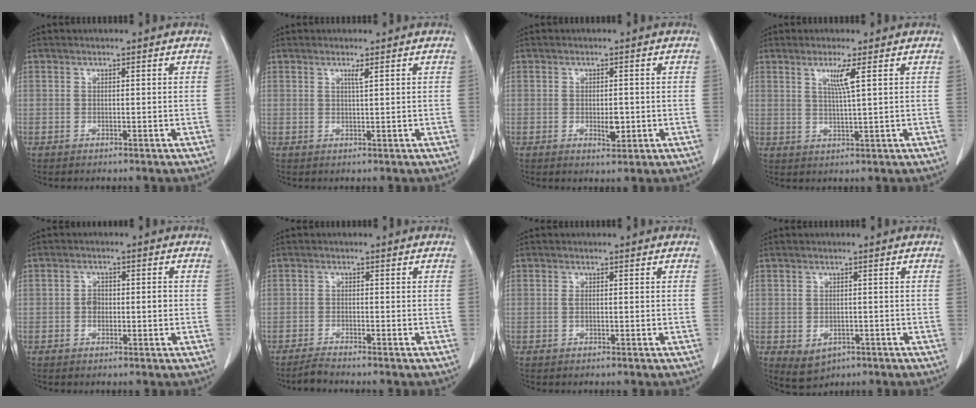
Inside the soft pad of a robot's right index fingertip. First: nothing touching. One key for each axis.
{"total": 1.2, "fx": 0.7, "fy": -0.3, "fz": 0.9, "tx": -0.022, "ty": -0.006, "tz": 0.014}
{"total": 2.4, "fx": -0.4, "fy": 1.1, "fz": 2.1, "tx": -0.035, "ty": -0.002, "tz": -0.001}
{"total": 3.8, "fx": 1.6, "fy": -0.7, "fz": 3.3, "tx": -0.067, "ty": -0.007, "tz": 0.032}
{"total": 2.8, "fx": -0.3, "fy": 1.7, "fz": 2.2, "tx": -0.035, "ty": 0.009, "tz": -0.004}
{"total": 1.7, "fx": -1.6, "fy": -0.4, "fz": 0.3, "tx": -0.011, "ty": -0.008, "tz": -0.033}
{"total": 0.6, "fx": 0.0, "fy": 0.2, "fz": 0.6, "tx": -0.014, "ty": 0.000, "tz": 0.000}
{"total": 3.5, "fx": -1.1, "fy": 2.8, "fz": 1.8, "tx": -0.028, "ty": -0.004, "tz": 0.001}